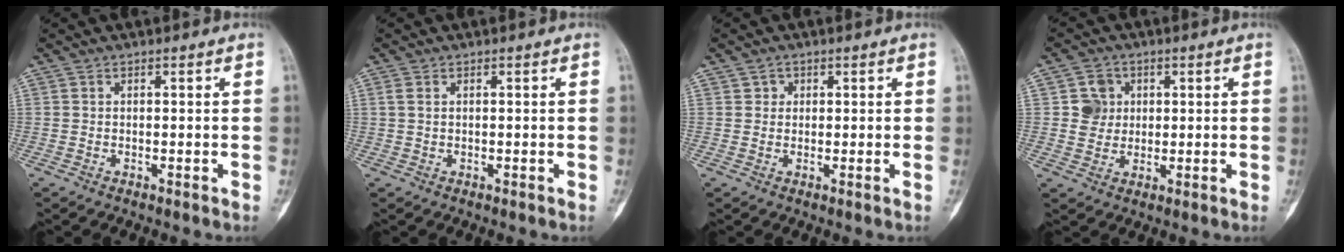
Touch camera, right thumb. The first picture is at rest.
{"total": 1.2, "force": [0.5, 0.6, 0.9], "torque": [-0.023, 0.006, 0.014]}
{"total": 1.4, "force": [0.5, 1.2, 0.3], "torque": [0.004, -0.001, 0.003]}
{"total": 5.1, "force": [1.2, 4.8, 1.3], "torque": [0.004, 0.002, 0.019]}